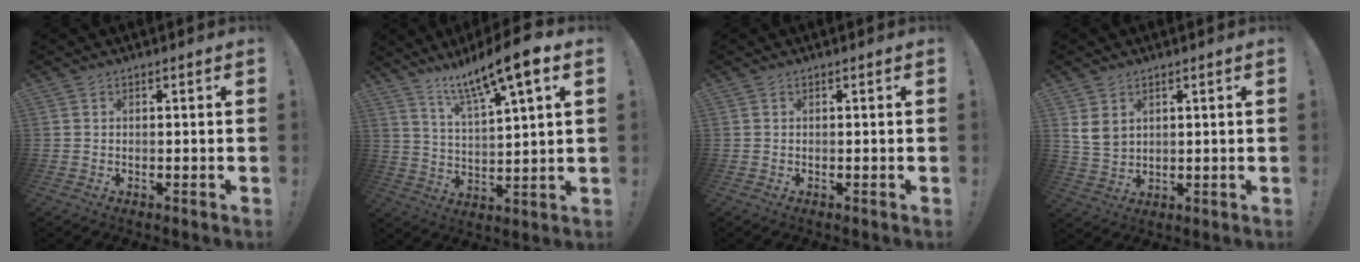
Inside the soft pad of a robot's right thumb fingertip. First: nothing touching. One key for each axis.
{"total": 13.4, "fx": 9.5, "fy": 1.7, "fz": 9.4, "tx": -0.167, "ty": -0.056, "tz": 0.149}
{"total": 0.0}
{"total": 5.7, "fx": 2.8, "fy": 3.9, "fz": 3.0, "tx": -0.055, "ty": -0.009, "tz": 0.053}